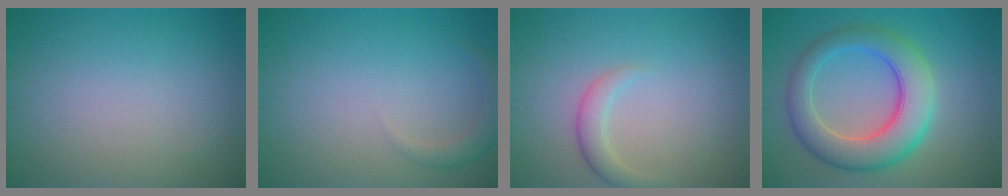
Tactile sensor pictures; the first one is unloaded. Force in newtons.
{"total": 1.8, "press": 1.8, "slide": 0.1}
{"total": 2.0, "press": 2.0, "slide": 0.1}
{"total": 7.7, "press": 7.7, "slide": 0.4}